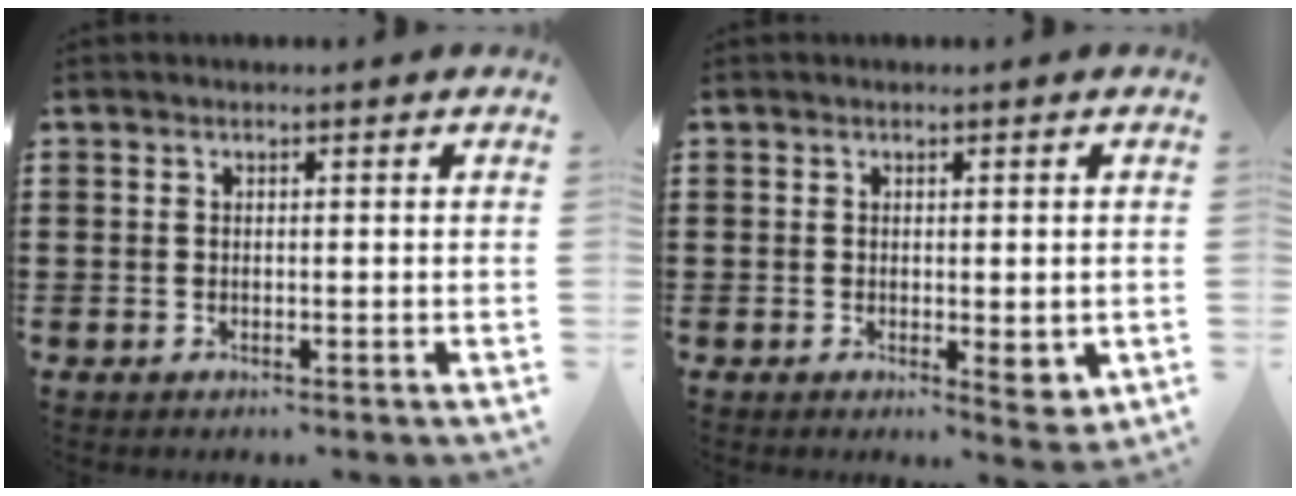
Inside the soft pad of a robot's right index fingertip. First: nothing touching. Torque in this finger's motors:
{"motor_torque": [0.87, -0.17, 0.12, 0.06]}